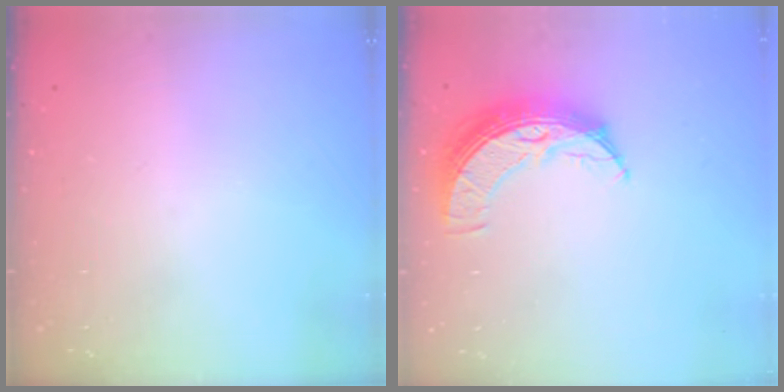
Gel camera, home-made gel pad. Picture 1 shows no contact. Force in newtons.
{"total": 9.4, "press": 9.4, "slide": 0.7}